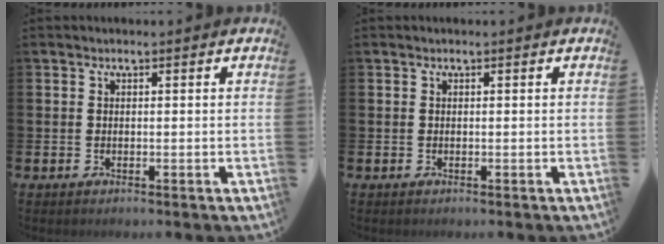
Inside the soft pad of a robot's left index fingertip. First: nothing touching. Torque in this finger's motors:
{"motor_torque": [0.00, 0.00, 0.00, 0.00]}